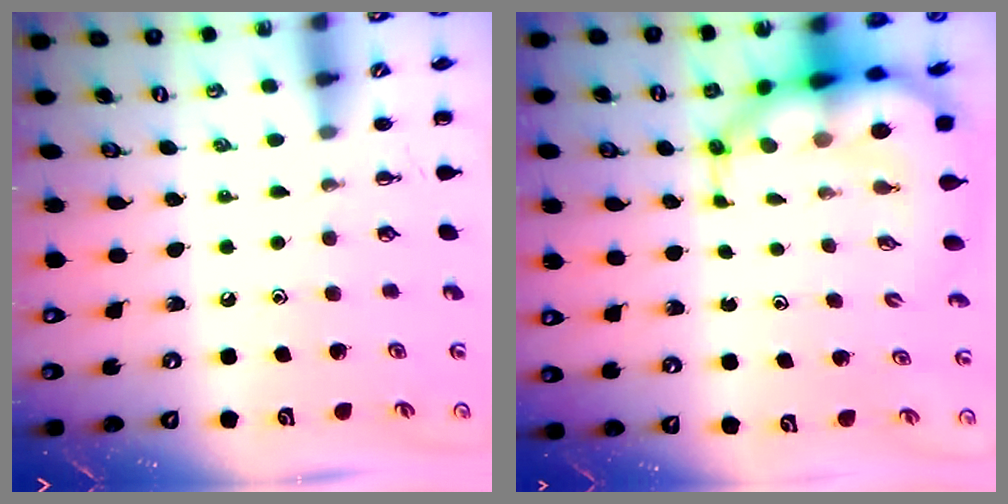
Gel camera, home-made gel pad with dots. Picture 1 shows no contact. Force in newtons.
{"total": 9.5, "press": 9.2, "slide": 2.5}